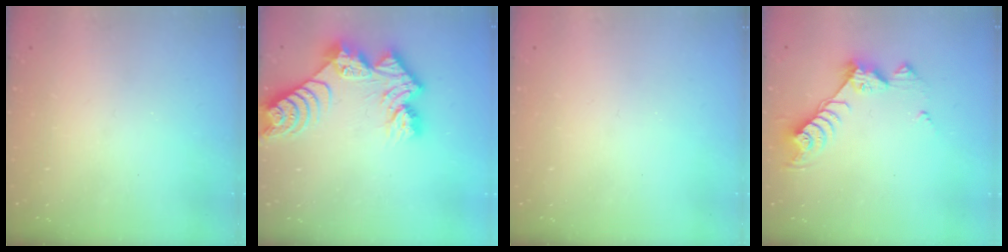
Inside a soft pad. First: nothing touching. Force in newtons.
{"total": 13.1, "press": 13.1, "slide": 1.0}
{"total": 0.0}
{"total": 9.2, "press": 9.2, "slide": 0.8}